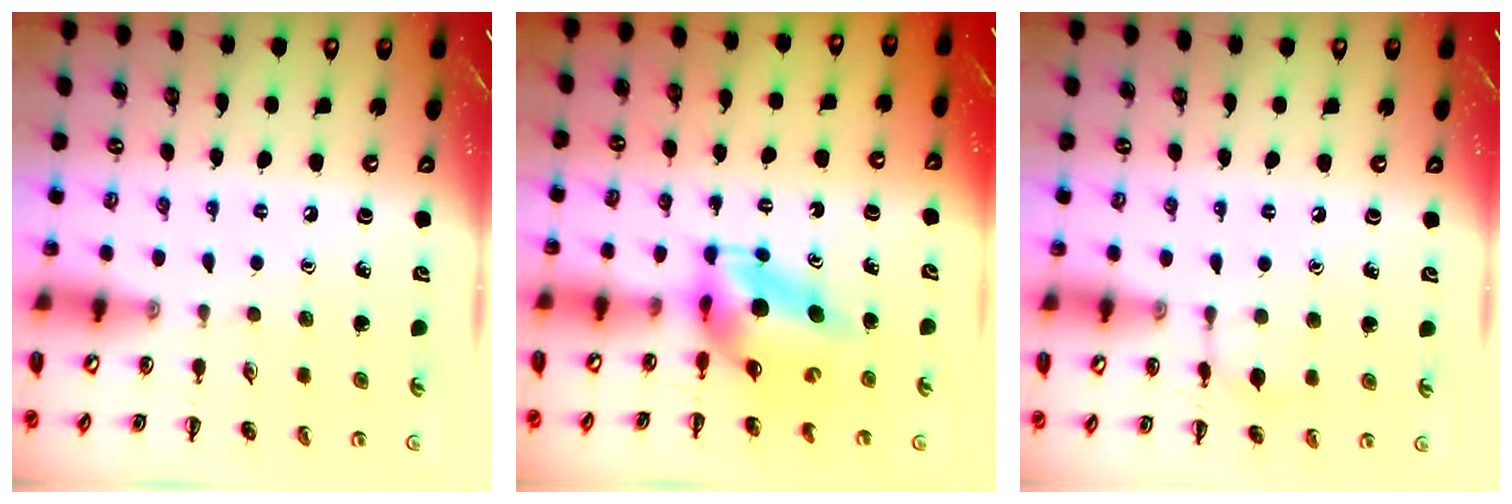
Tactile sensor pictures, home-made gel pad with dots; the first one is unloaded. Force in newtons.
{"total": 5.2, "press": 5.0, "slide": 1.3}
{"total": 6.5, "press": 6.1, "slide": 2.2}